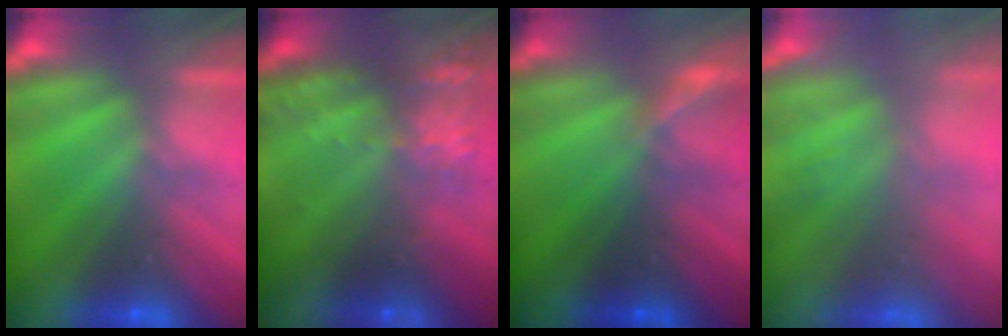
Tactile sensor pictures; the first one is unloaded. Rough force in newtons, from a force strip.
{"total": 7.3}
{"total": 1.3}
{"total": 7.5}